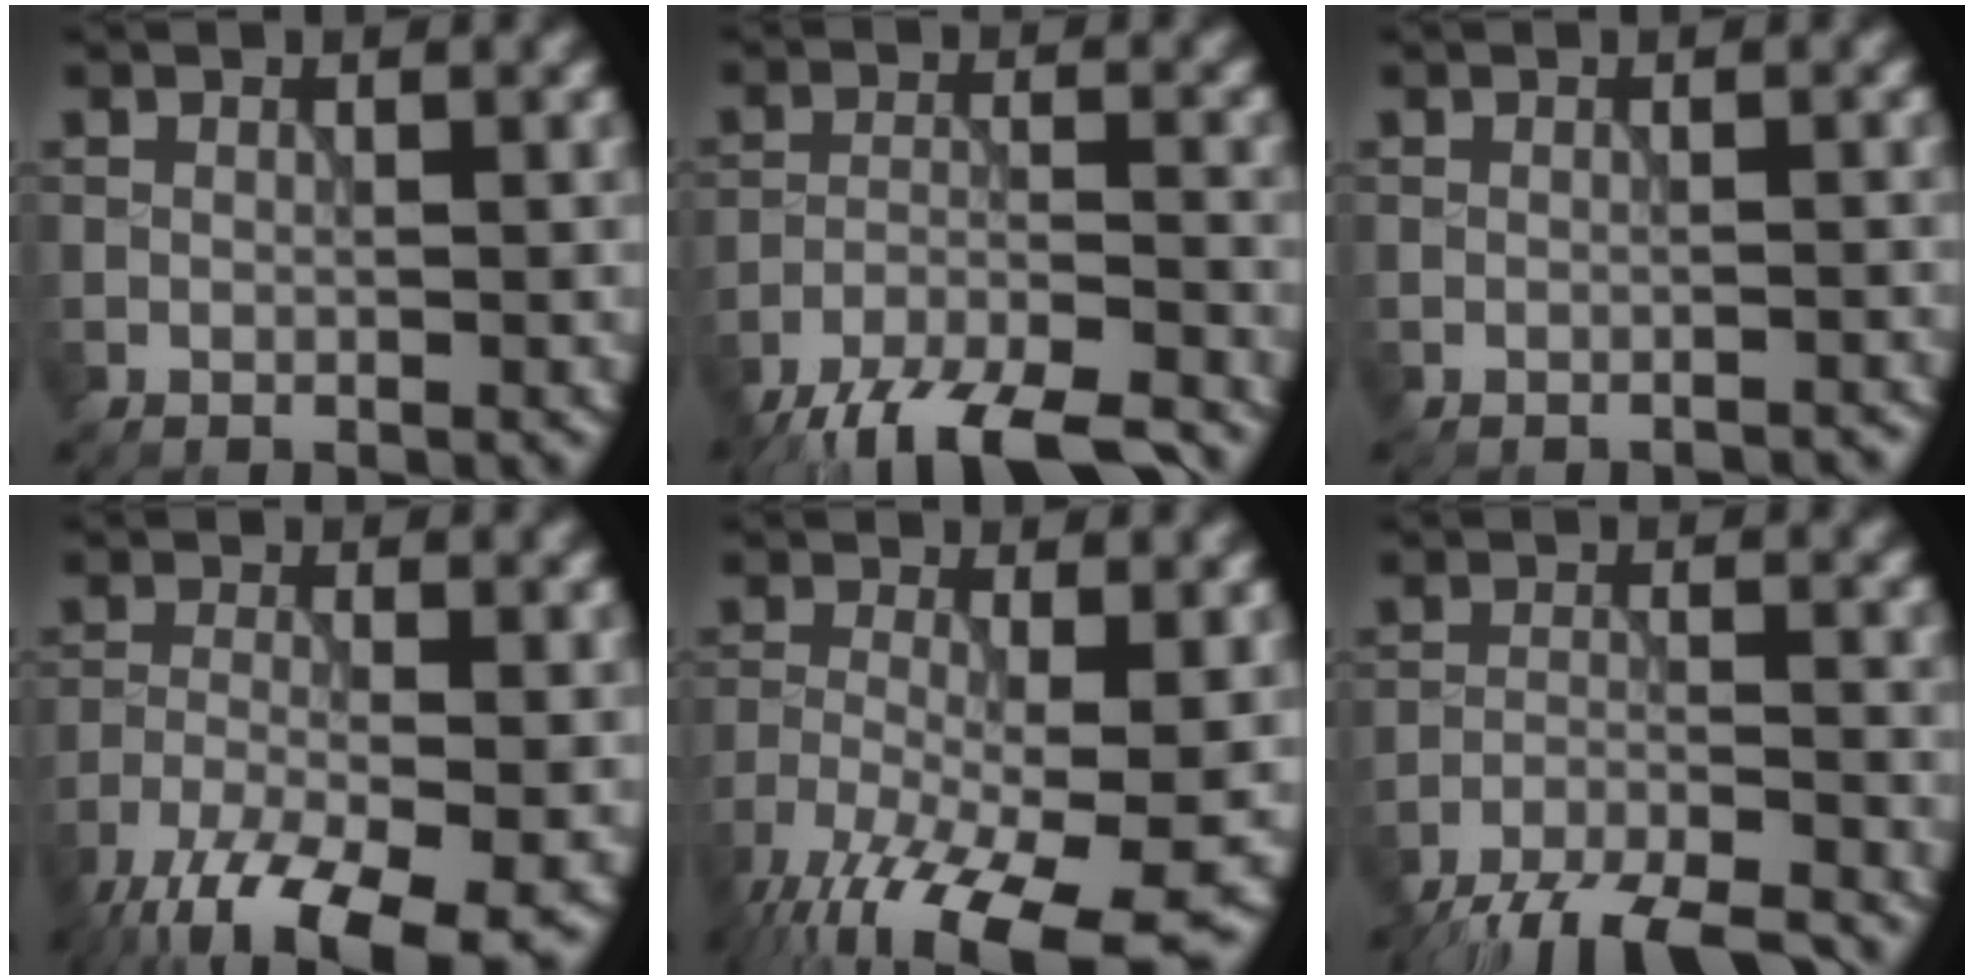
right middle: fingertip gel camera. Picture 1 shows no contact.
{"total": 11.6, "force": [-10.2, 2.9, 4.9], "torque": [-0.083, -0.024, -0.157]}
{"total": 1.3, "force": [-1.3, 0.1, 0.1], "torque": [0.004, 0.002, -0.018]}
{"total": 10.8, "force": [-7.7, 3.0, 7.0], "torque": [-0.141, -0.041, -0.126]}
{"total": 13.2, "force": [-7.8, 3.9, 9.9], "torque": [-0.186, -0.027, -0.128]}
{"total": 9.8, "force": [-9.0, 2.0, 3.4], "torque": [-0.056, -0.020, -0.138]}